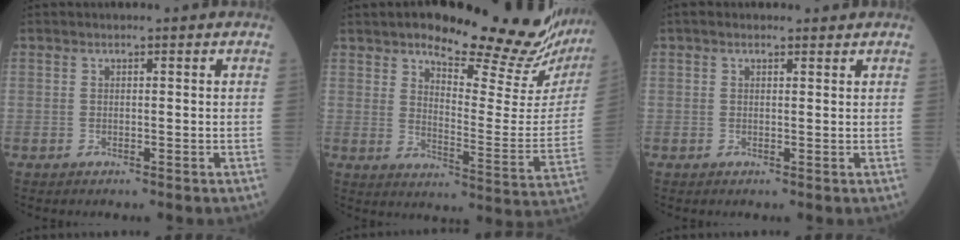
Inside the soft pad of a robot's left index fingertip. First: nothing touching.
{"total": 23.3, "force": [20.0, 4.2, 11.2], "torque": [-0.147, -0.075, 0.243]}
{"total": 1.5, "force": [1.1, 0.6, 0.7], "torque": [-0.020, 0.015, 0.017]}